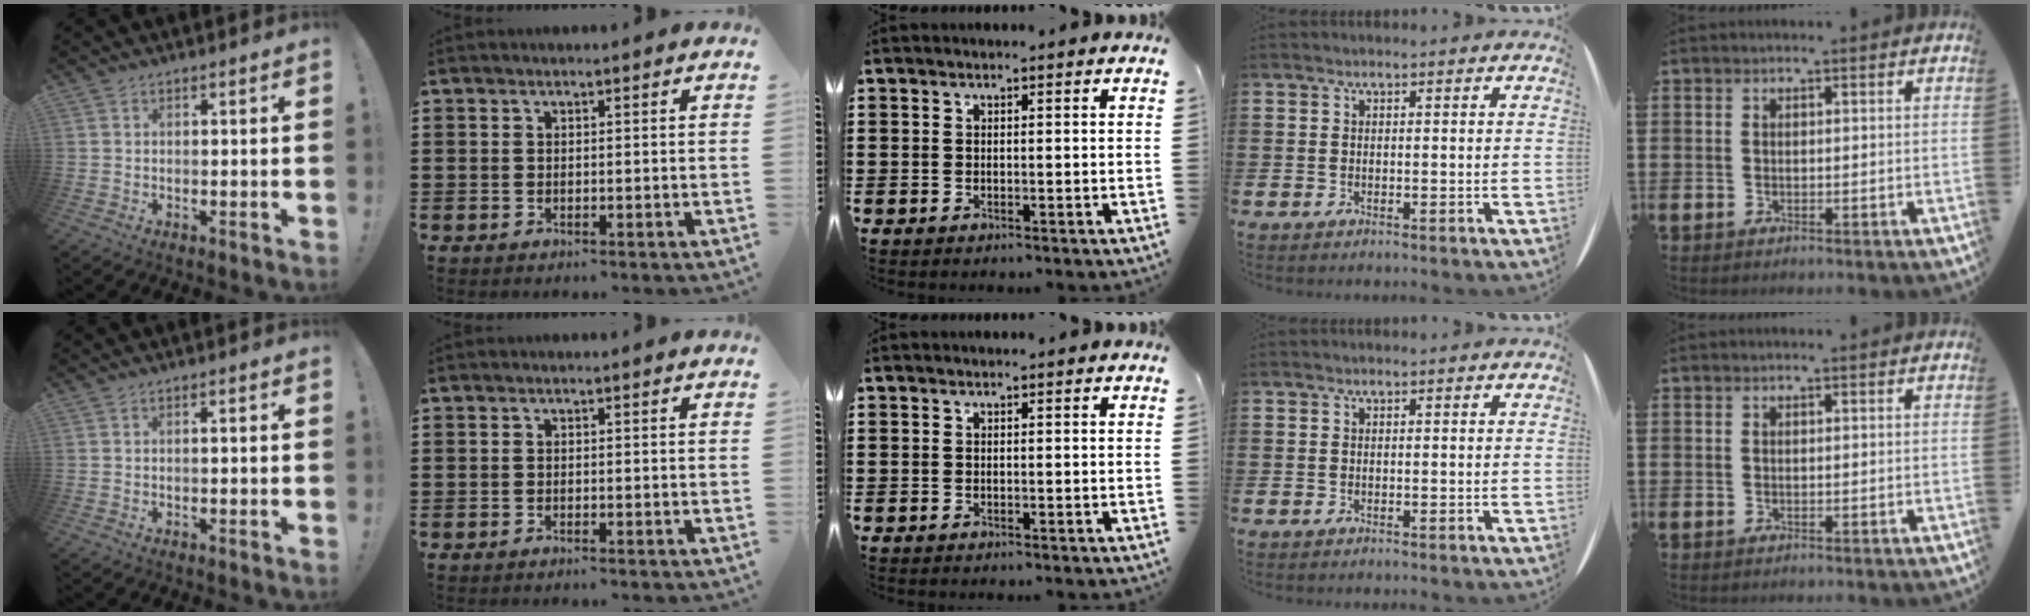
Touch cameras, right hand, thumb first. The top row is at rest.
{"thumb": {"total": 0.6, "force": [-0.3, -0.1, 0.6], "torque": [-0.016, 0.001, -0.004]}, "index": {"total": 0.5, "force": [-0.5, 0.0, 0.1], "torque": [-0.005, -0.001, -0.011]}}